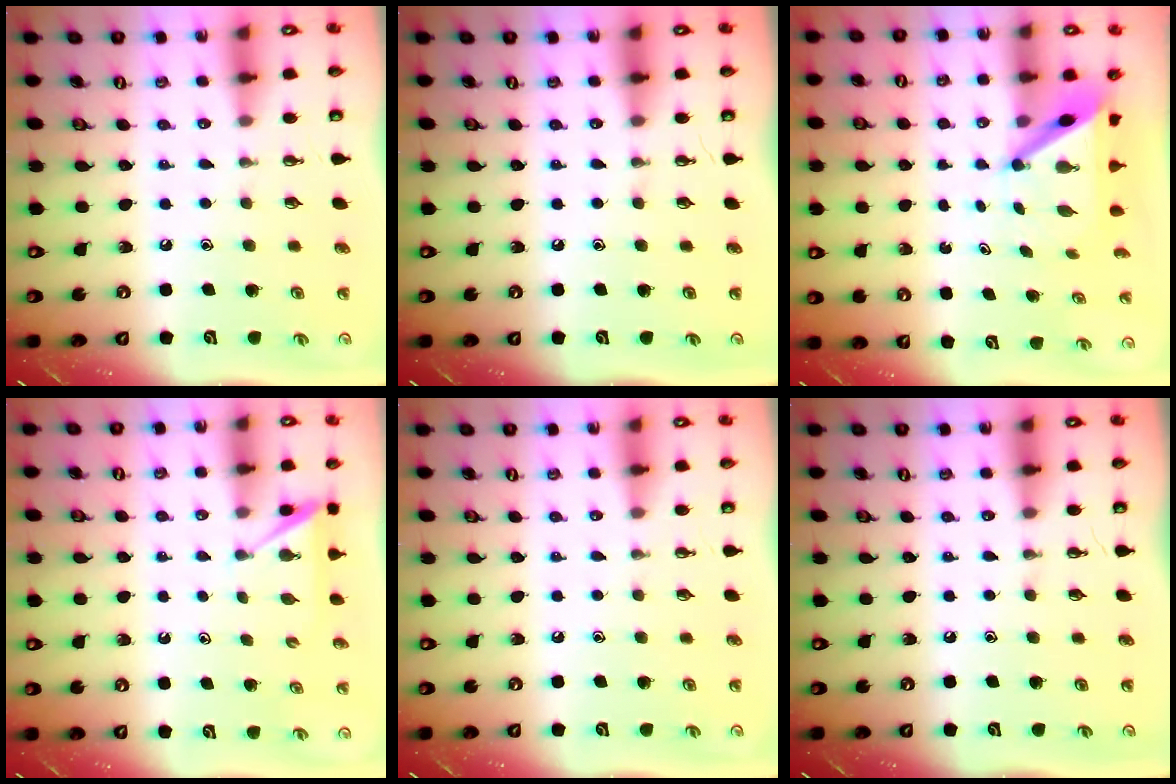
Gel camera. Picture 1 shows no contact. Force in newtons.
{"total": 0.0}
{"total": 5.5, "press": 5.5, "slide": 0.6}
{"total": 3.6, "press": 3.5, "slide": 0.4}
{"total": 0.0}
{"total": 0.0}